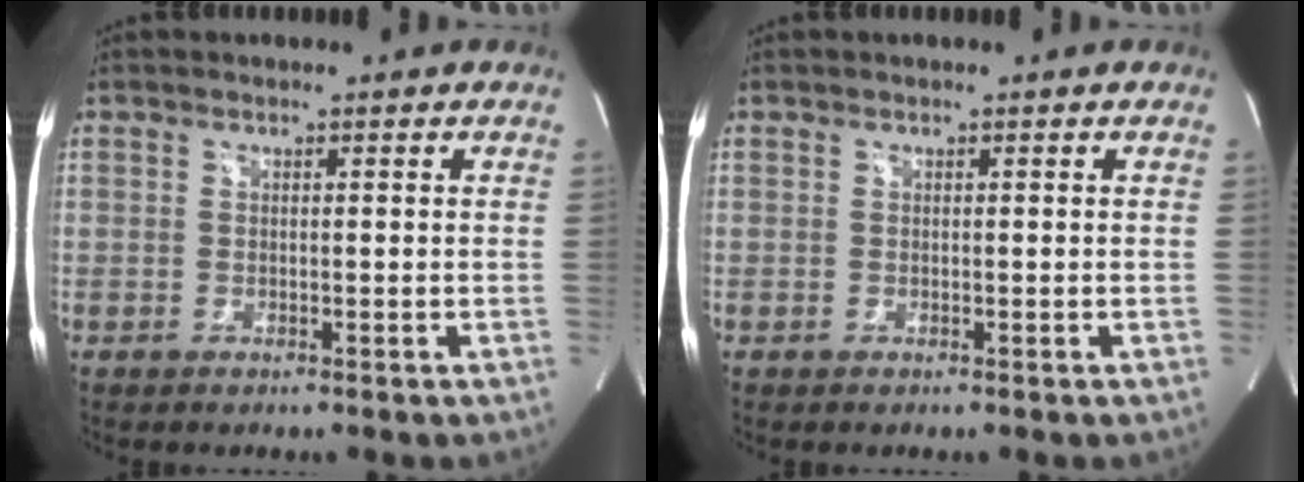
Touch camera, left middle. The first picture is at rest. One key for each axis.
{"total": 0.0}